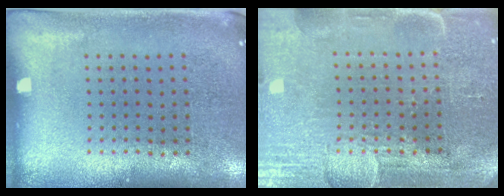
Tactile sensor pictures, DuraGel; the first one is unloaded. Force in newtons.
{"total": 3.9, "press": 3.5, "slide": 1.7}